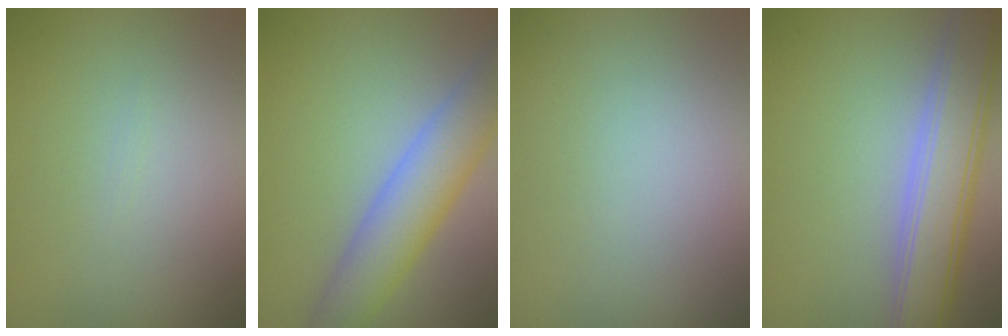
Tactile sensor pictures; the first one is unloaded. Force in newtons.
{"total": 5.8, "press": 5.8, "slide": 0.1}
{"total": 0.0}
{"total": 6.2, "press": 6.2, "slide": 0.4}